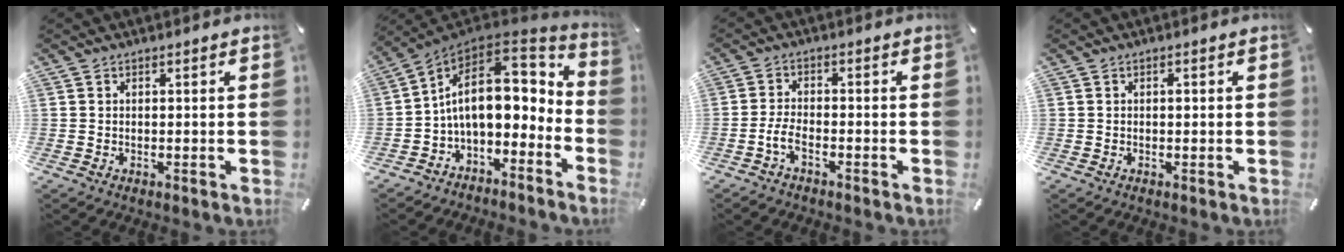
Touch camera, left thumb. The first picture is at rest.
{"total": 16.5, "force": [2.1, 9.7, 13.2], "torque": [-0.227, -0.016, 0.040]}
{"total": 4.0, "force": [-2.3, 1.6, 2.9], "torque": [-0.068, 0.006, -0.046]}
{"total": 0.7, "force": [0.0, 0.4, 0.6], "torque": [-0.013, -0.001, 0.000]}